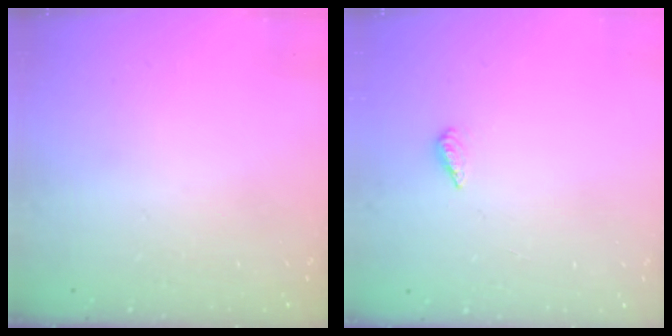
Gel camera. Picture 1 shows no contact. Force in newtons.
{"total": 2.1, "press": 1.9, "slide": 0.8}